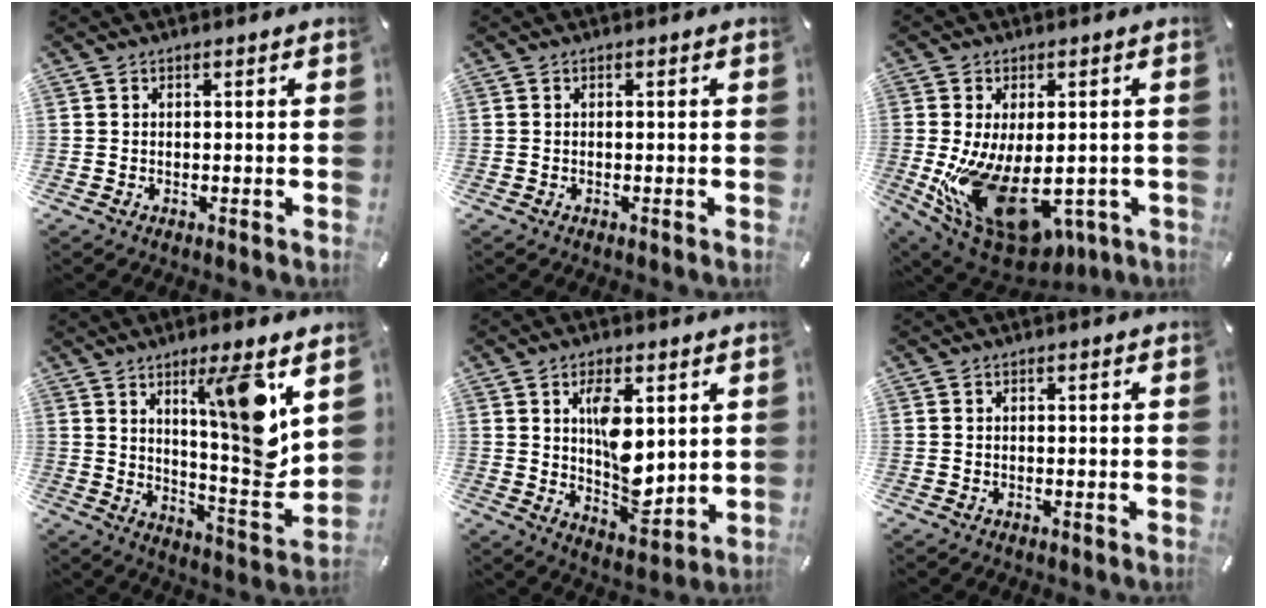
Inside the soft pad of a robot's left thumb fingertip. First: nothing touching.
{"total": 0.0}
{"total": 18.8, "force": [-3.3, 11.4, 14.6], "torque": [-0.256, -0.013, -0.032]}
{"total": 15.5, "force": [7.5, 2.2, 13.3], "torque": [-0.193, -0.059, 0.113]}
{"total": 10.7, "force": [2.5, 6.2, 8.4], "torque": [-0.135, -0.017, 0.039]}
{"total": 0.0}